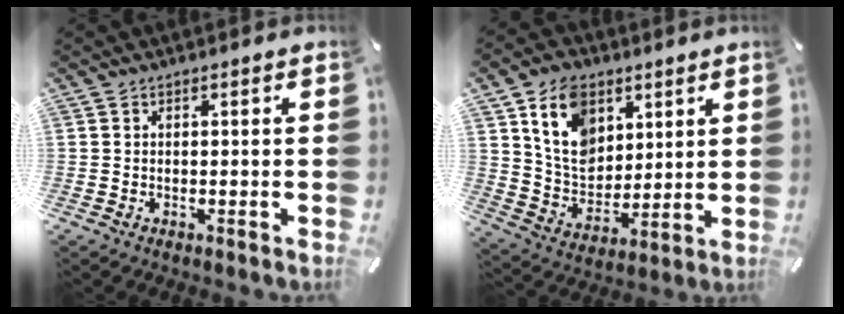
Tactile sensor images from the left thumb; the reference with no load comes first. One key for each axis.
{"total": 12.7, "fx": 6.3, "fy": 9.7, "fz": 5.3, "tx": -0.101, "ty": -0.029, "tz": 0.122}